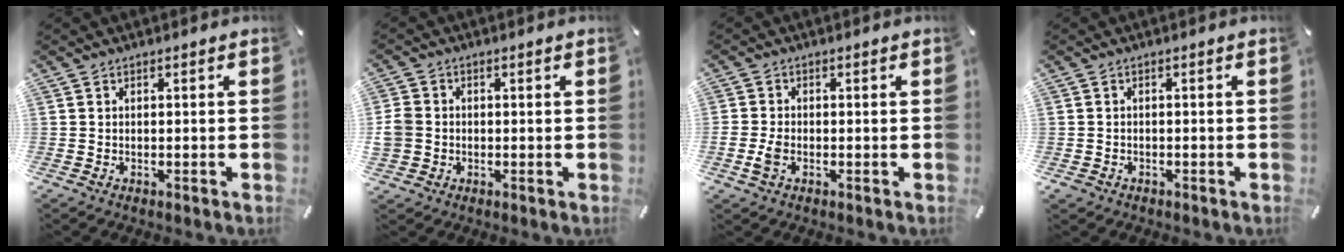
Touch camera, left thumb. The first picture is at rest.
{"total": 4.8, "force": [-0.1, 4.5, 1.6], "torque": [-0.046, 0.007, -0.002]}
{"total": 3.1, "force": [-0.9, 2.1, 2.1], "torque": [-0.050, -0.001, -0.018]}
{"total": 1.3, "force": [-0.8, 1.0, 0.2], "torque": [-0.004, 0.005, -0.019]}